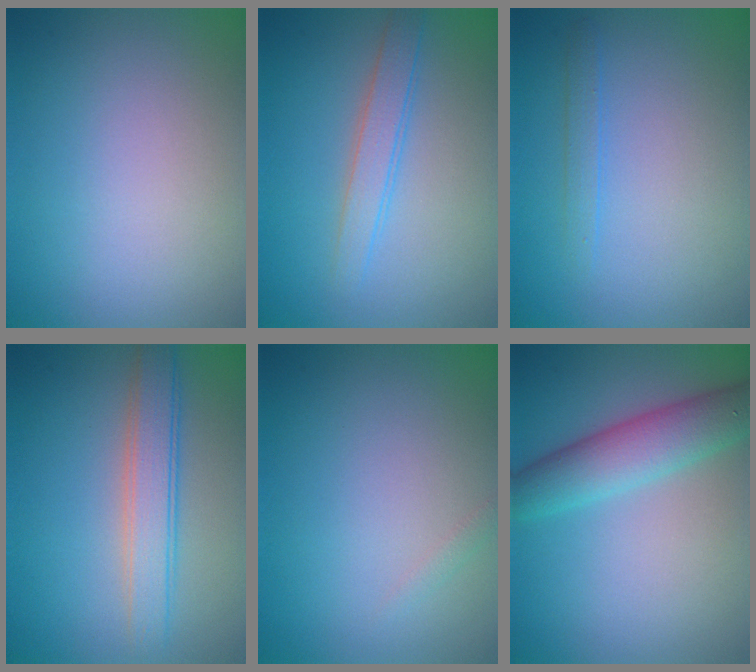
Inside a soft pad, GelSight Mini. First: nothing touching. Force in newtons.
{"total": 2.4, "press": 2.4, "slide": 0.1}
{"total": 1.1, "press": 1.1, "slide": 0.1}
{"total": 3.6, "press": 3.6, "slide": 0.1}
{"total": 0.6, "press": 0.6, "slide": 0.0}
{"total": 5.1, "press": 5.1, "slide": 0.1}